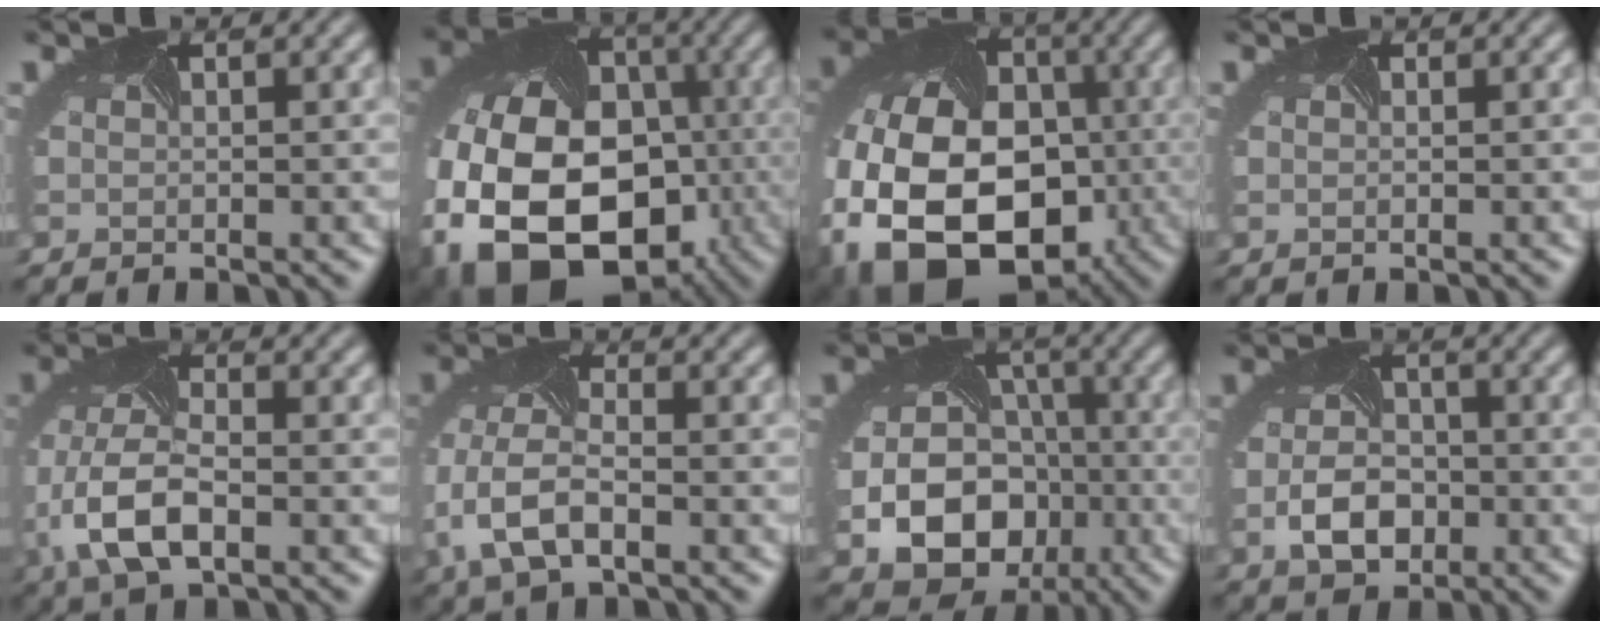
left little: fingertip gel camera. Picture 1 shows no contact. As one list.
[{"total": 21.3, "force": [-7.5, 15.6, 12.5], "torque": [-0.234, -0.065, -0.125]}, {"total": 19.5, "force": [-6.7, 13.7, 12.2], "torque": [-0.239, -0.046, -0.104]}, {"total": 0.0}, {"total": 6.6, "force": [-2.0, 3.5, 5.2], "torque": [-0.131, -0.009, -0.040]}, {"total": 6.2, "force": [-1.9, 3.5, 4.7], "torque": [-0.116, -0.005, -0.043]}, {"total": 12.0, "force": [-3.5, 9.8, 5.9], "torque": [-0.101, -0.051, -0.062]}, {"total": 4.7, "force": [-1.4, 3.2, 3.1], "torque": [-0.070, -0.014, -0.026]}]